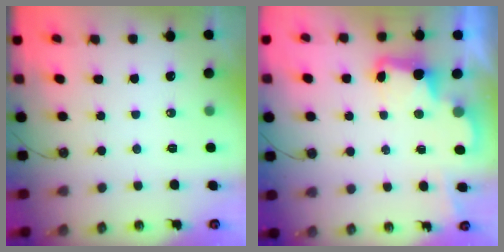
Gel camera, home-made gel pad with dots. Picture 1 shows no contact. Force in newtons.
{"total": 3.2, "press": 3.1, "slide": 0.7}